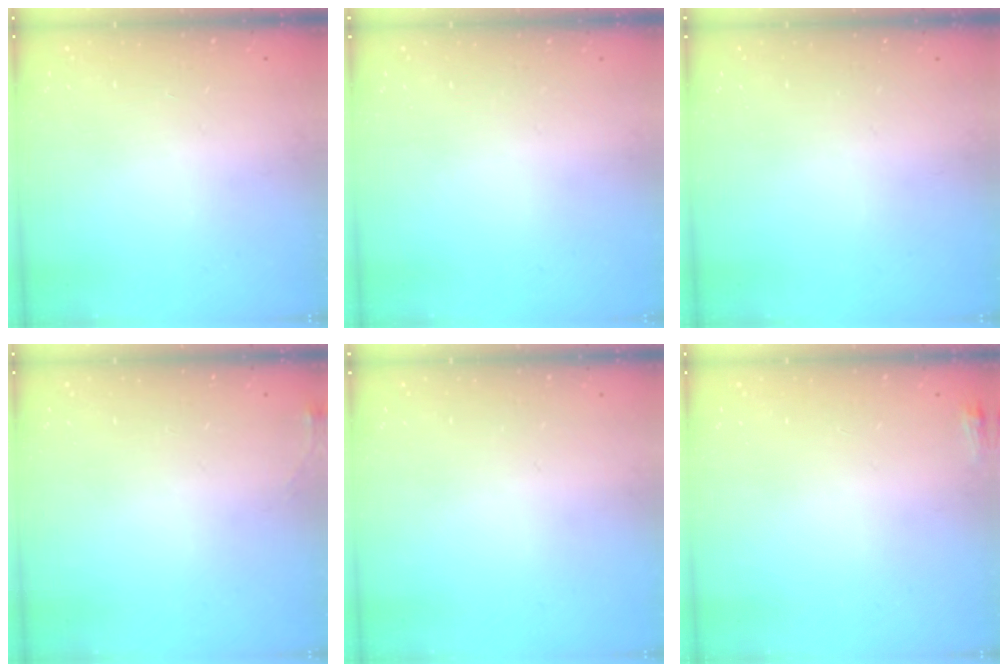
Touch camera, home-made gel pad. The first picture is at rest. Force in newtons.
{"total": 0.0}
{"total": 0.0}
{"total": 3.7, "press": 3.7, "slide": 0.5}
{"total": 0.0}
{"total": 3.2, "press": 2.9, "slide": 1.3}